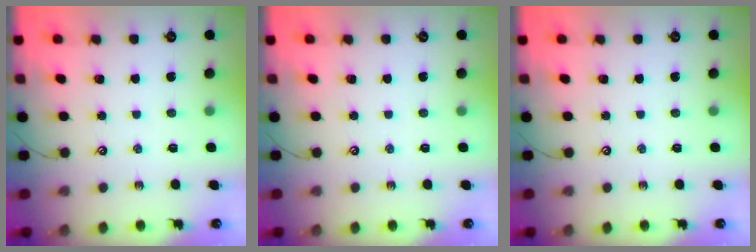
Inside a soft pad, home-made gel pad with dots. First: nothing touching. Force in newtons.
{"total": 0.0}
{"total": 0.0}